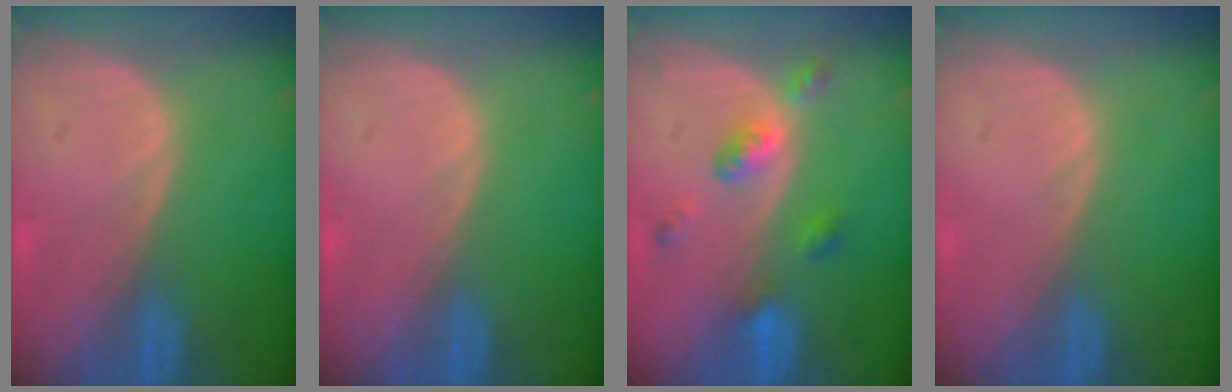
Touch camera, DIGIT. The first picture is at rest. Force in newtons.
{"total": 0.0}
{"total": 5.3, "press": 4.6, "slide": 2.6}
{"total": 0.0}